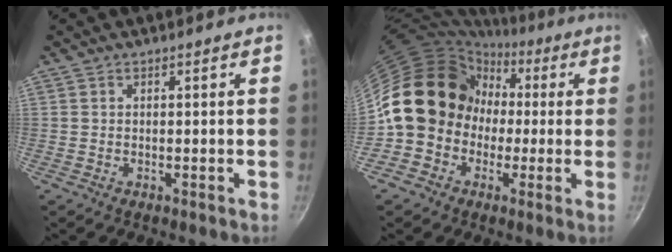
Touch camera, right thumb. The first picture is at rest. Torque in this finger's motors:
{"motor_torque": [2.51, 2.50, 2.00, -0.77, 0.22]}